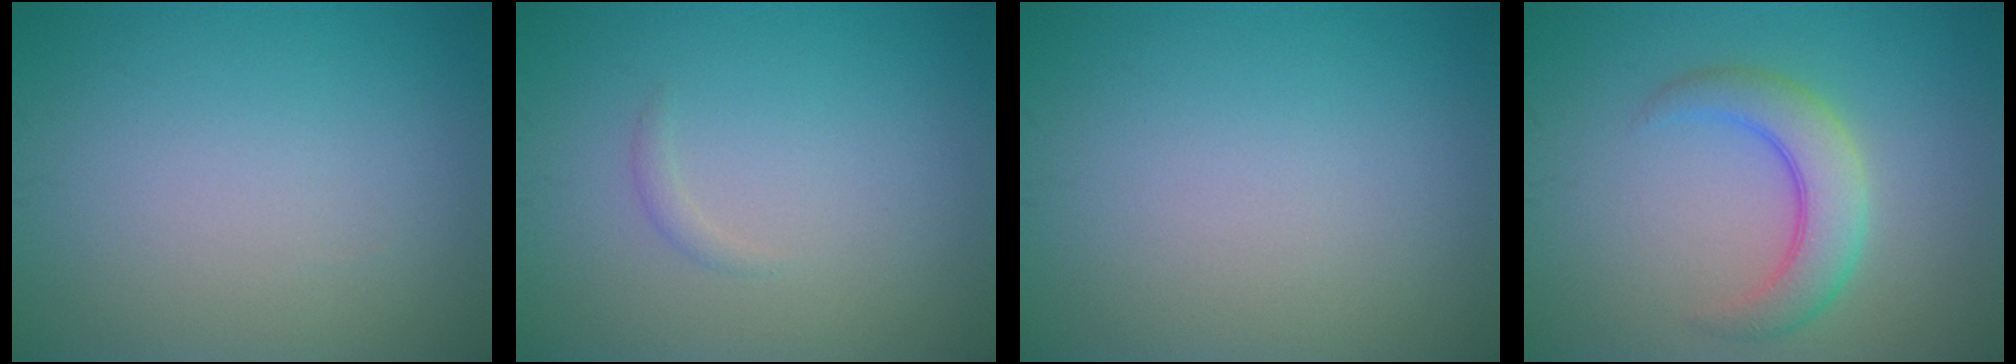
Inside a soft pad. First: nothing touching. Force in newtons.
{"total": 0.7, "press": 0.7, "slide": 0.1}
{"total": 0.0}
{"total": 4.2, "press": 4.2, "slide": 0.1}